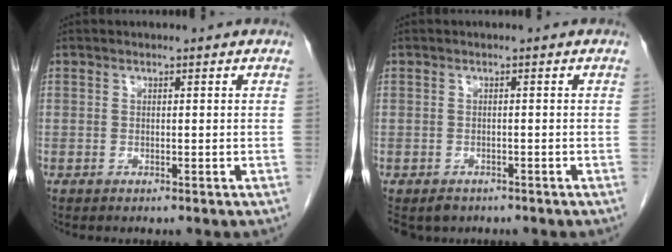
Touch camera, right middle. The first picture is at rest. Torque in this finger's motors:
{"motor_torque": [0.38, -0.22, 0.02, 0.02]}